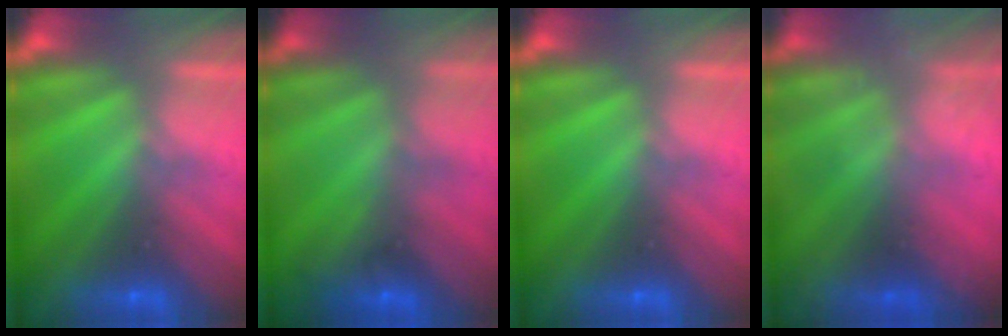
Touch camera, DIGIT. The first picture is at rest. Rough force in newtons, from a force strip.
{"total": 1.4}
{"total": 0.0}
{"total": 1.3}